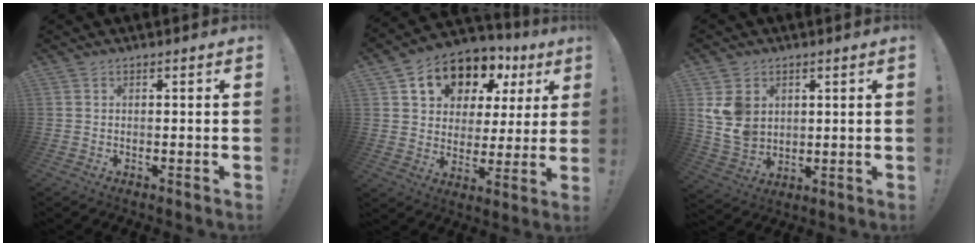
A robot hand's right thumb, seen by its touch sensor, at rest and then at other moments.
{"total": 13.0, "force": [7.9, 8.7, 5.7], "torque": [-0.094, -0.054, 0.148]}
{"total": 9.6, "force": [3.7, 7.6, 4.4], "torque": [-0.089, -0.013, 0.078]}